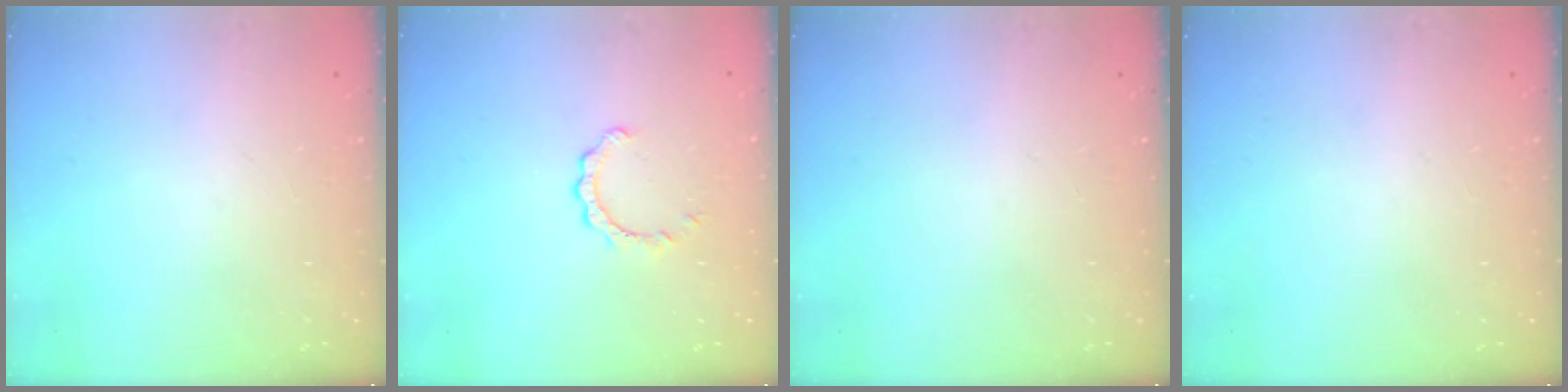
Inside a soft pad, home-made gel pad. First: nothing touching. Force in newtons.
{"total": 2.6, "press": 2.6, "slide": 0.2}
{"total": 0.0}
{"total": 0.0}